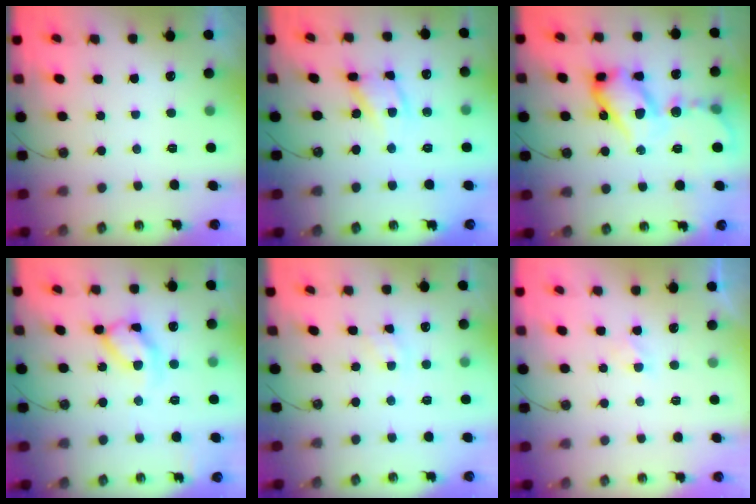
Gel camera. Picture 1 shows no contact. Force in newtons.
{"total": 12.7, "press": 12.6, "slide": 1.4}
{"total": 21.1, "press": 21.0, "slide": 2.3}
{"total": 12.2, "press": 12.2, "slide": 0.8}
{"total": 2.4, "press": 2.3, "slide": 0.4}
{"total": 1.5, "press": 1.4, "slide": 0.4}